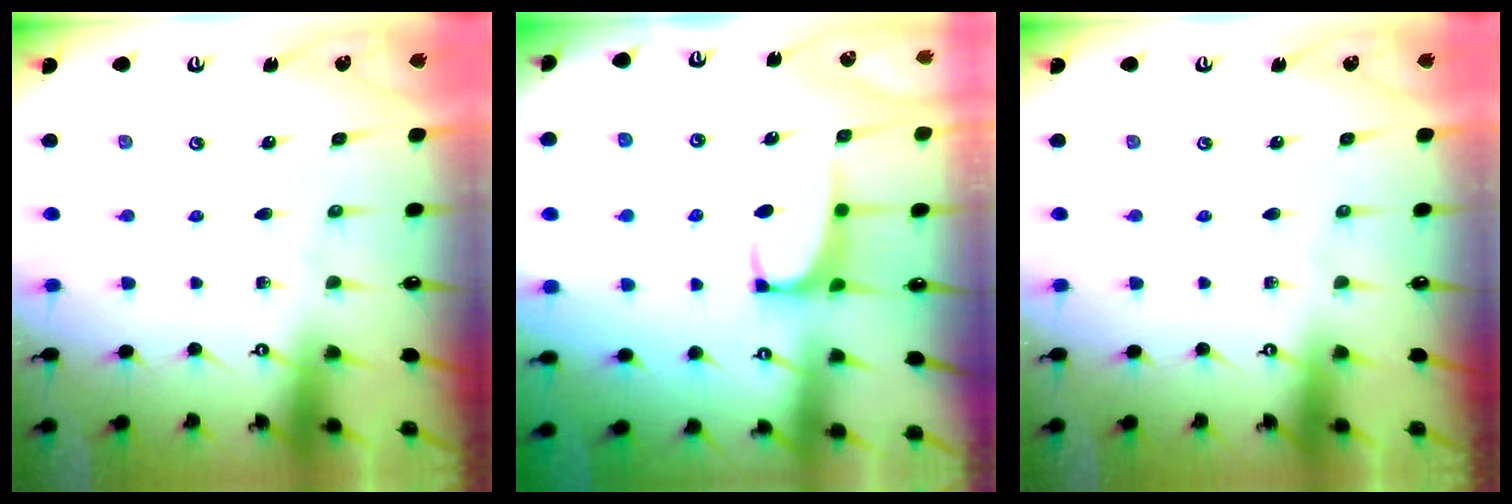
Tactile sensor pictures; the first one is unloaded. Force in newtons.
{"total": 0.8, "press": 0.4, "slide": 0.7}
{"total": 0.0}